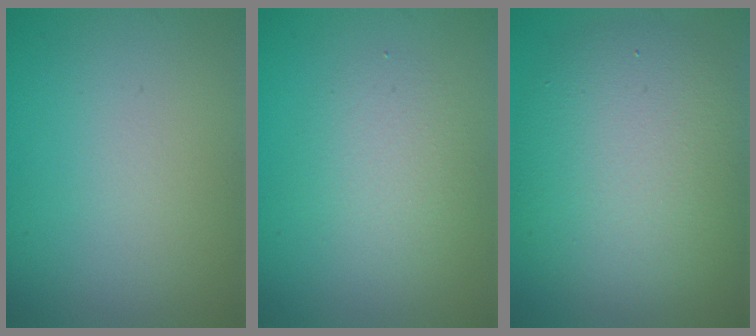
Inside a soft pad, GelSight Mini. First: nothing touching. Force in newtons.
{"total": 2.5, "press": 2.5, "slide": 0.2}
{"total": 9.4, "press": 9.4, "slide": 0.8}